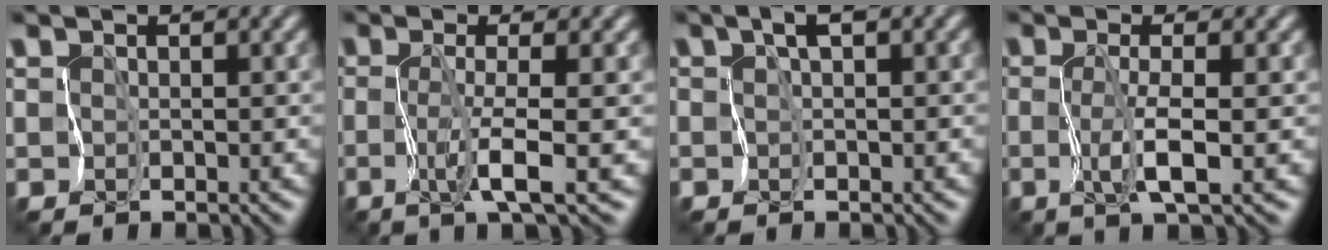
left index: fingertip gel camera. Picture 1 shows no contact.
{"total": 2.8, "force": [-0.8, -0.4, 2.6], "torque": [-0.056, -0.005, -0.018]}
{"total": 2.7, "force": [0.9, 1.1, 2.4], "torque": [-0.042, 0.007, 0.009]}
{"total": 2.4, "force": [-0.5, -0.4, 2.4], "torque": [-0.056, -0.006, -0.009]}